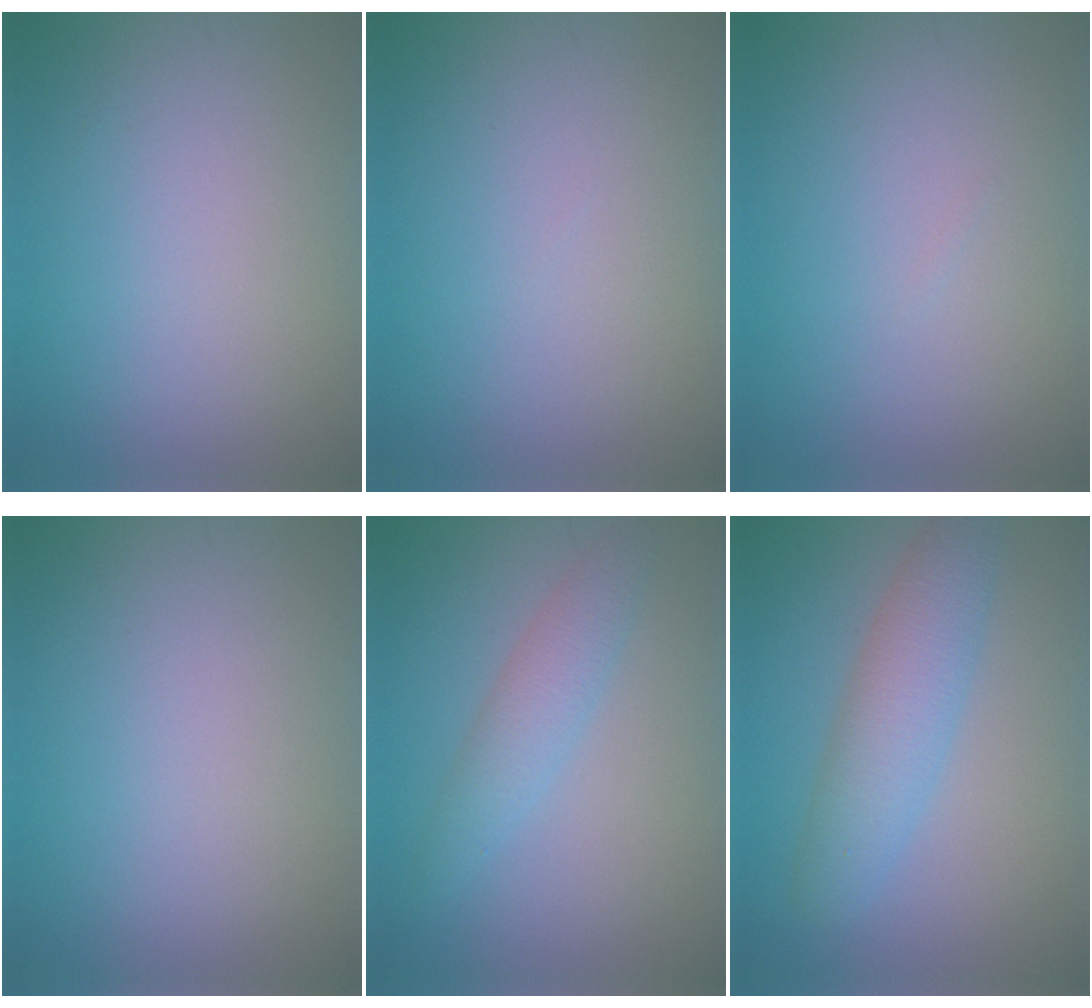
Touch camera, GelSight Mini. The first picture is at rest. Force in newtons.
{"total": 0.0}
{"total": 0.0}
{"total": 0.0}
{"total": 2.7, "press": 2.7, "slide": 0.1}
{"total": 4.6, "press": 4.6, "slide": 0.1}